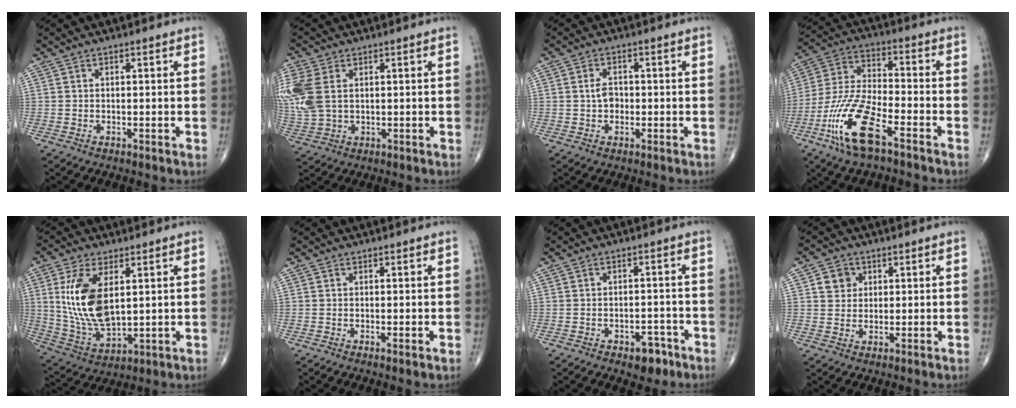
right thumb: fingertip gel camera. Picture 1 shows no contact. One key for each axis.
{"total": 11.6, "fx": 2.5, "fy": 7.7, "fz": 8.3, "tx": -0.226, "ty": 0.001, "tz": 0.058}
{"total": 2.8, "fx": -0.2, "fy": 2.1, "fz": 2.0, "tx": -0.029, "ty": 0.005, "tz": -0.006}
{"total": 14.8, "fx": -8.0, "fy": 4.7, "fz": 11.5, "tx": -0.248, "ty": 0.034, "tz": -0.155}
{"total": 14.5, "fx": 3.3, "fy": 7.3, "fz": 12.1, "tx": -0.239, "ty": -0.021, "tz": 0.078}
{"total": 0.8, "fx": -0.2, "fy": 0.0, "fz": 0.8, "tx": -0.016, "ty": -0.003, "tz": -0.004}
{"total": 5.0, "fx": -3.0, "fy": 2.8, "fz": 2.9, "tx": -0.018, "ty": 0.023, "tz": -0.037}
{"total": 4.2, "fx": 1.4, "fy": 3.7, "fz": 1.3, "tx": -0.003, "ty": -0.003, "tz": 0.021}